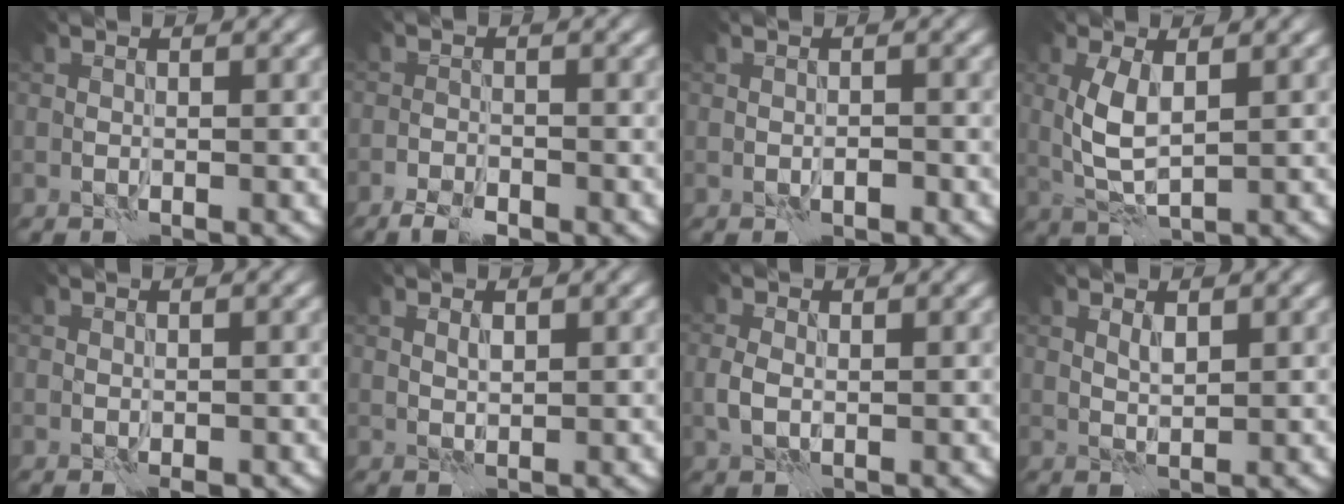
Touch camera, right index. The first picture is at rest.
{"total": 2.7, "force": [-2.1, 1.0, 1.3], "torque": [-0.026, -0.005, -0.040]}
{"total": 0.8, "force": [-0.3, 0.5, 0.5], "torque": [-0.007, 0.001, -0.005]}
{"total": 3.7, "force": [0.9, 1.6, 3.2], "torque": [-0.073, 0.001, 0.021]}
{"total": 1.1, "force": [-0.6, 0.7, 0.7], "torque": [-0.012, -0.003, -0.008]}
{"total": 0.8, "force": [0.7, 0.2, 0.3], "torque": [-0.008, 0.000, 0.013]}
{"total": 1.5, "force": [0.0, 1.1, 1.0], "torque": [-0.027, -0.002, -0.003]}
{"total": 1.1, "force": [0.9, 0.3, 0.5], "torque": [-0.016, -0.003, 0.019]}